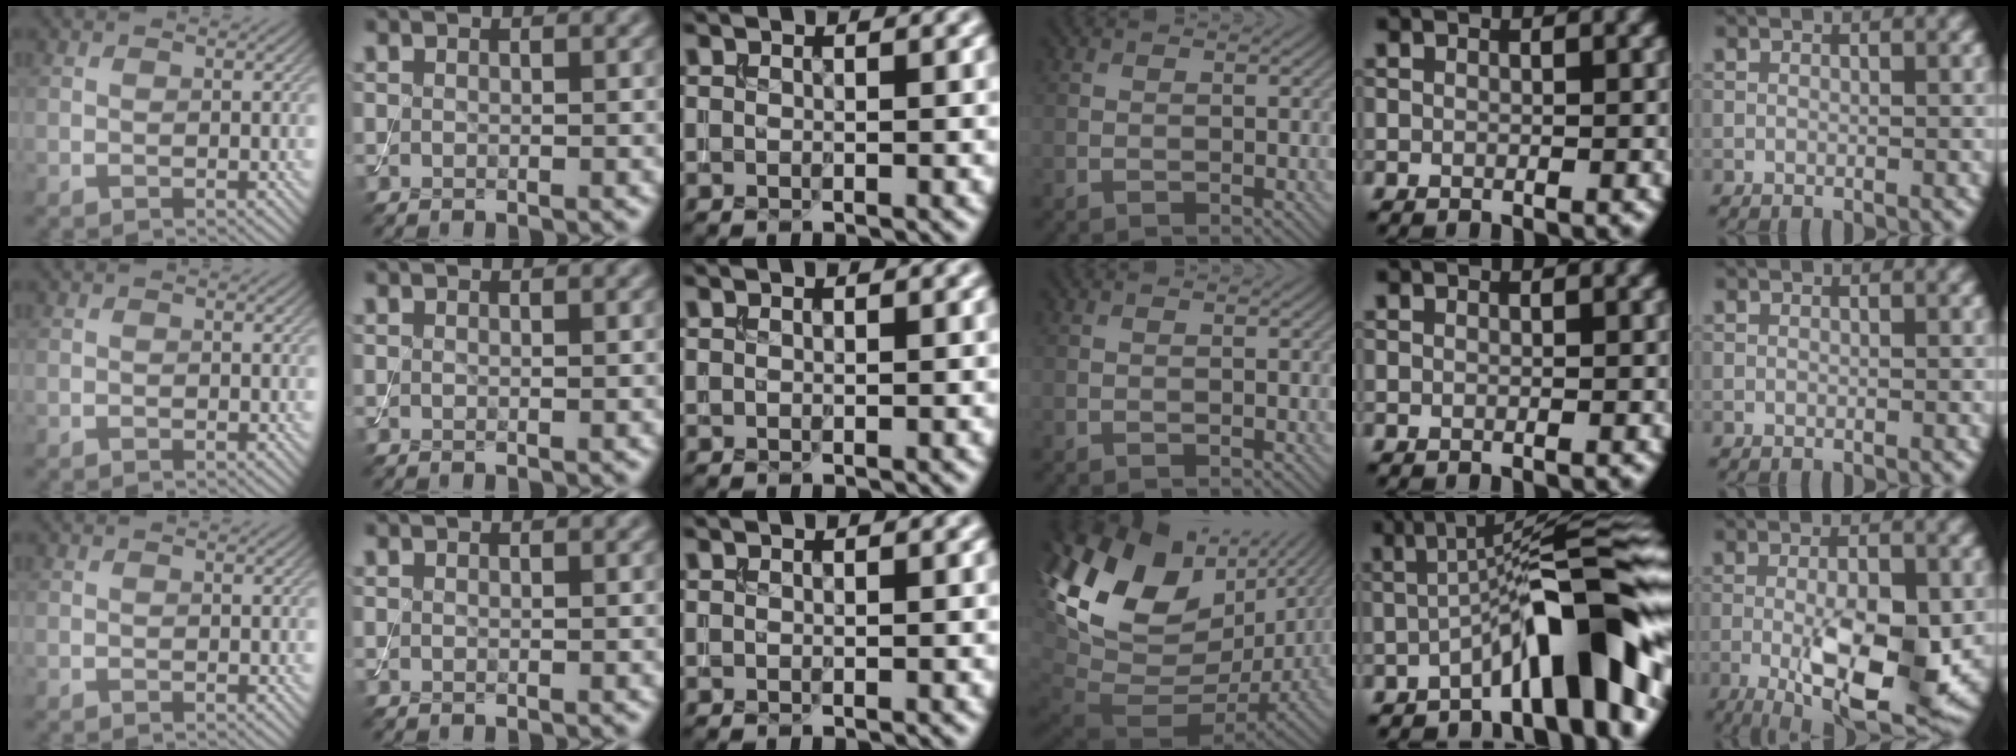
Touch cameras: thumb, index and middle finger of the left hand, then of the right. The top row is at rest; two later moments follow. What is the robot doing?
{"motion": "assemble", "object": "toy tower of hanoi"}